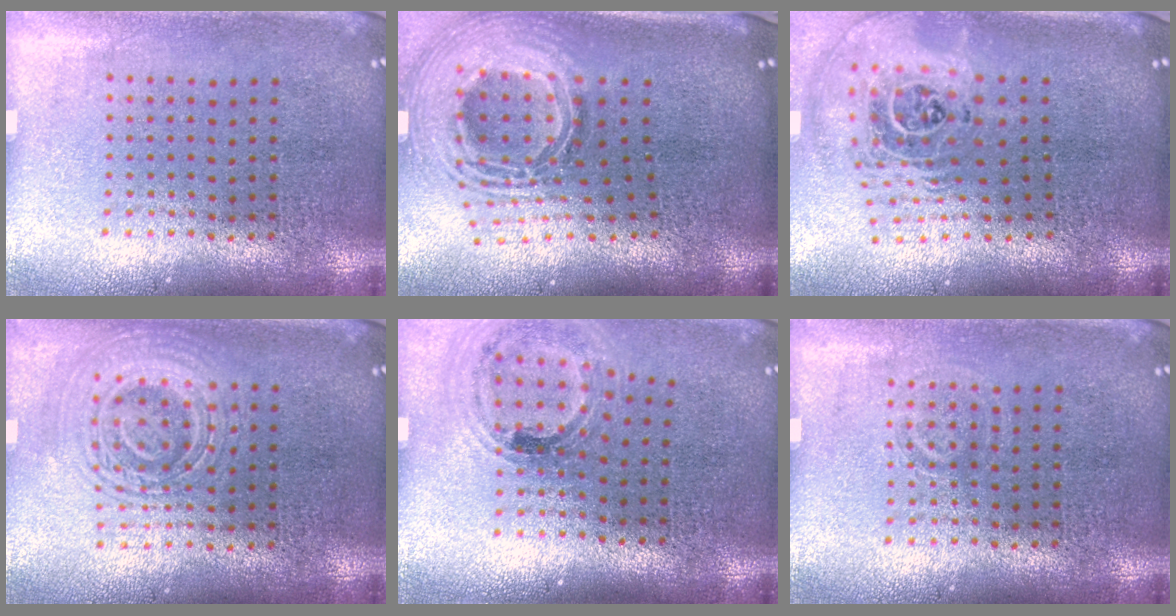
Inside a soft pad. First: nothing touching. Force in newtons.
{"total": 3.0, "press": 2.0, "slide": 2.2}
{"total": 2.5, "press": 1.8, "slide": 1.8}
{"total": 2.7, "press": 2.7, "slide": 0.5}
{"total": 1.0, "press": 1.0, "slide": 0.3}
{"total": 0.8, "press": 0.8, "slide": 0.2}